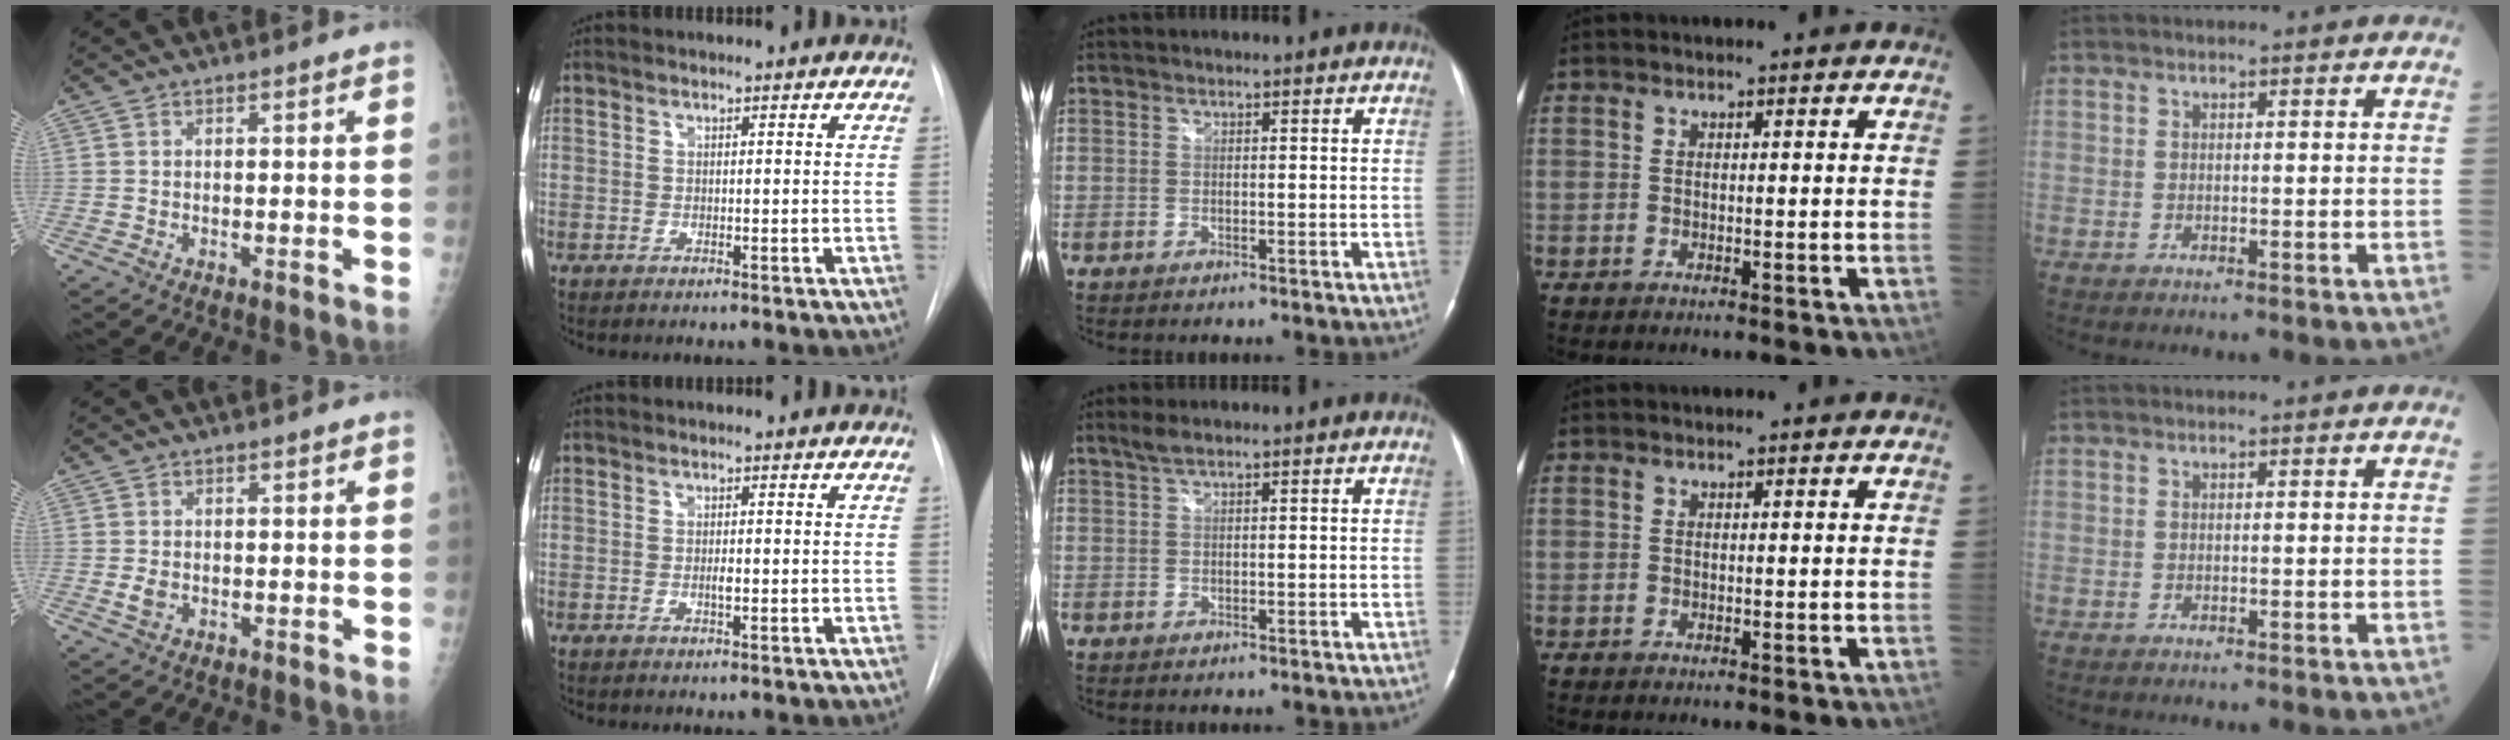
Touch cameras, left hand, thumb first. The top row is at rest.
{"thumb": {"total": 1.9, "force": [-0.1, 1.5, 1.2], "torque": [-0.022, -0.003, -0.001]}, "index": {"total": 0.9, "force": [-0.3, 0.1, 0.9], "torque": [-0.016, -0.004, -0.005]}, "middle": {"total": 1.6, "force": [1.2, 0.1, 1.1], "torque": [-0.029, 0.012, 0.027]}}